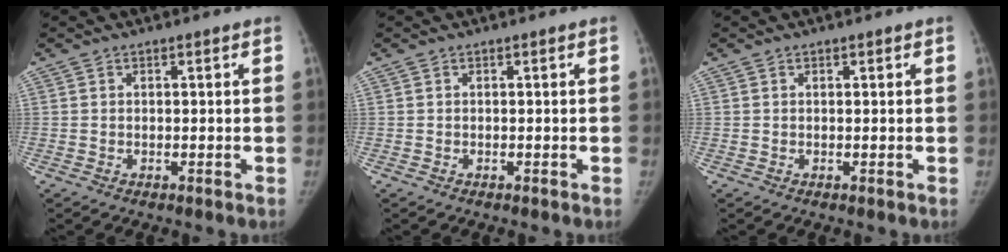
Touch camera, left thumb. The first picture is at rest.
{"total": 0.0}
{"total": 0.5, "force": [0.4, 0.3, 0.2], "torque": [-0.002, -0.002, 0.004]}